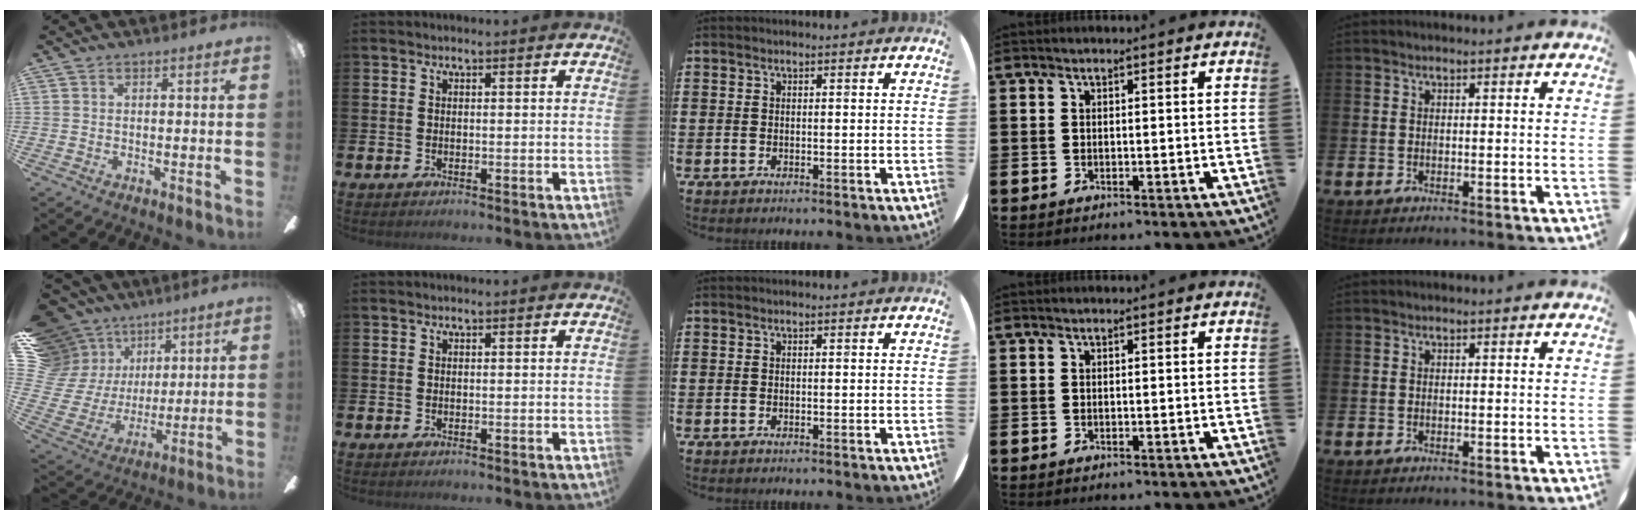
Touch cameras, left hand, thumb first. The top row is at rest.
{"thumb": {"total": 13.8, "force": [7.7, 11.0, 3.3], "torque": [-0.100, -0.061, 0.165]}}